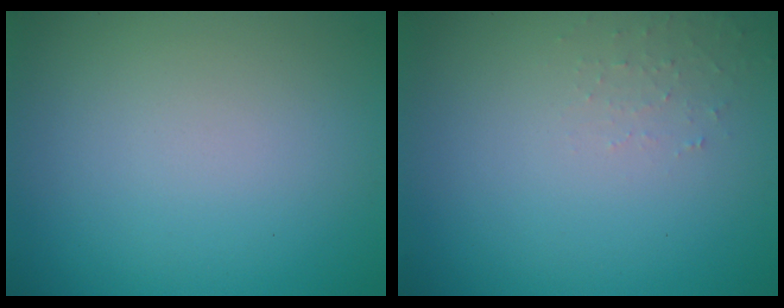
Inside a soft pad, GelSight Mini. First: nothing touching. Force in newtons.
{"total": 1.1, "press": 1.0, "slide": 0.2}